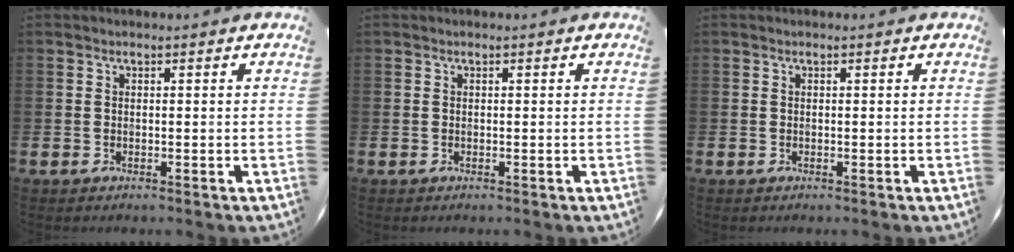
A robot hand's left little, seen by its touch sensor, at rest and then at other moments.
{"total": 0.0}
{"total": 0.0}